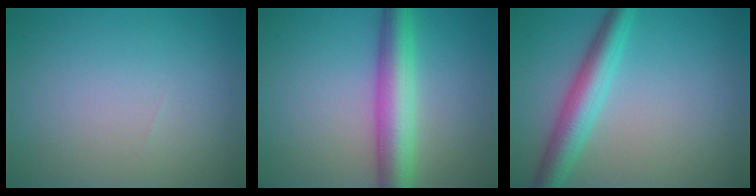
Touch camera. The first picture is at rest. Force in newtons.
{"total": 6.0, "press": 6.0, "slide": 0.1}
{"total": 4.5, "press": 4.5, "slide": 0.1}